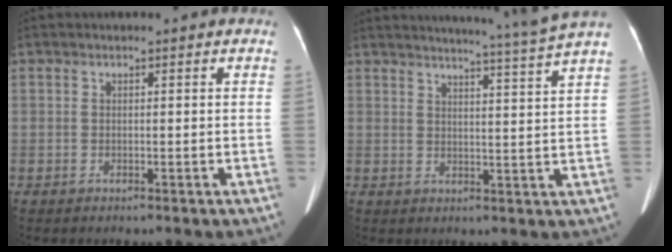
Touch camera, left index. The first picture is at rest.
{"total": 10.8, "force": [9.7, -3.2, 3.6], "torque": [-0.056, -0.048, 0.120]}